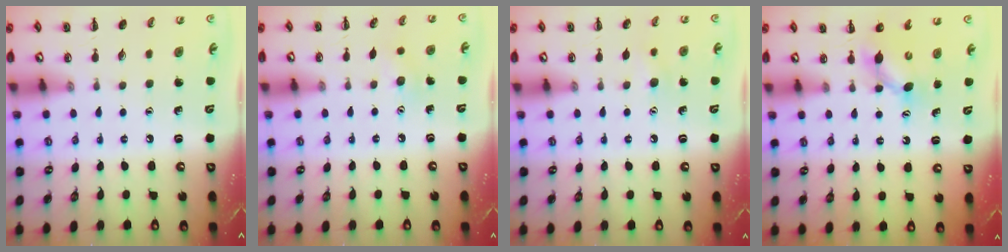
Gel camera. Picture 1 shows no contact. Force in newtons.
{"total": 3.9, "press": 3.7, "slide": 1.0}
{"total": 7.0, "press": 6.8, "slide": 1.8}
{"total": 5.1, "press": 5.1, "slide": 0.6}